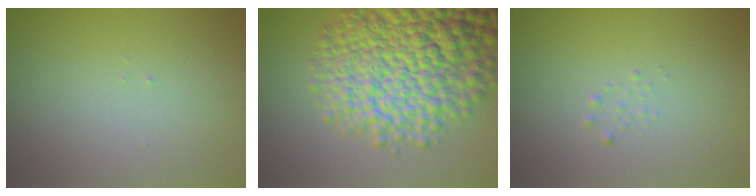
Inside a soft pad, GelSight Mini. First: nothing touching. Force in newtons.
{"total": 13.4, "press": 13.4, "slide": 0.4}
{"total": 0.6, "press": 0.6, "slide": 0.0}